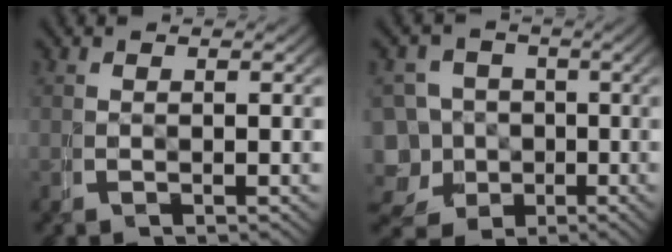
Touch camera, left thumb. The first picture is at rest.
{"total": 11.0, "force": [-3.4, 9.7, 3.9], "torque": [-0.107, -0.053, -0.051]}